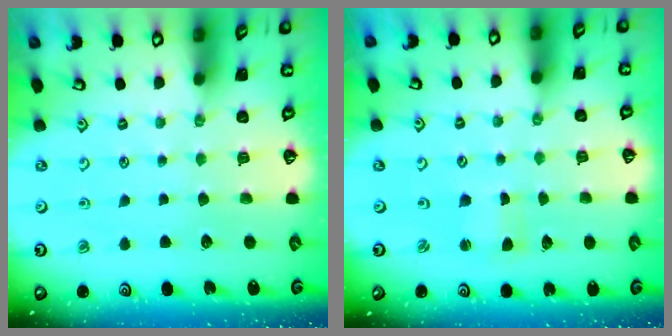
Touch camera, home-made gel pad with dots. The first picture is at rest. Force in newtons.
{"total": 1.5, "press": 1.5, "slide": 0.1}